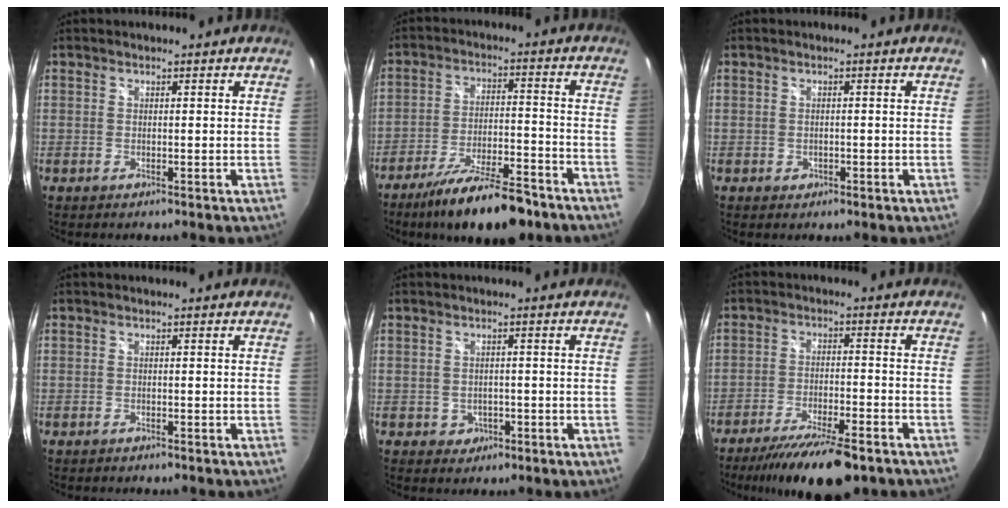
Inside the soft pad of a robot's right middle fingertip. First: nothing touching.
{"total": 16.1, "force": [-12.7, 3.6, 9.2], "torque": [-0.172, -0.023, -0.198]}
{"total": 1.4, "force": [-0.6, 1.2, 0.6], "torque": [-0.008, -0.005, -0.009]}
{"total": 0.6, "force": [-0.5, 0.2, 0.1], "torque": [-0.003, -0.003, -0.010]}
{"total": 3.0, "force": [-0.8, 2.7, 0.9], "torque": [-0.022, 0.001, -0.001]}
{"total": 14.1, "force": [-10.9, 3.1, 8.4], "torque": [-0.166, -0.033, -0.174]}